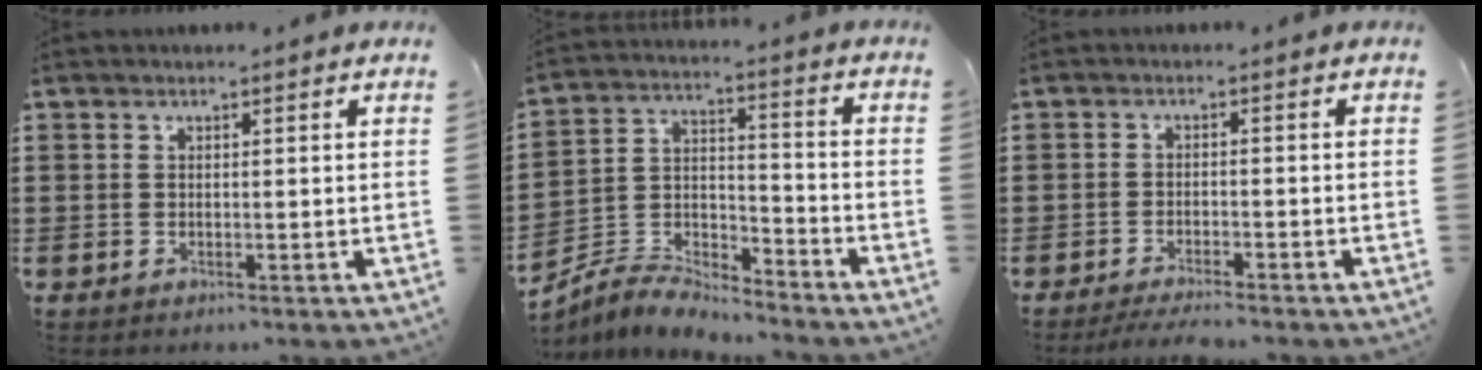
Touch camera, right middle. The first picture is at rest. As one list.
[{"total": 6.4, "force": [-6.2, 0.9, 0.8], "torque": [-0.031, 0.002, -0.129]}, {"total": 2.8, "force": [-2.6, -0.1, 1.0], "torque": [-0.017, -0.002, -0.050]}]